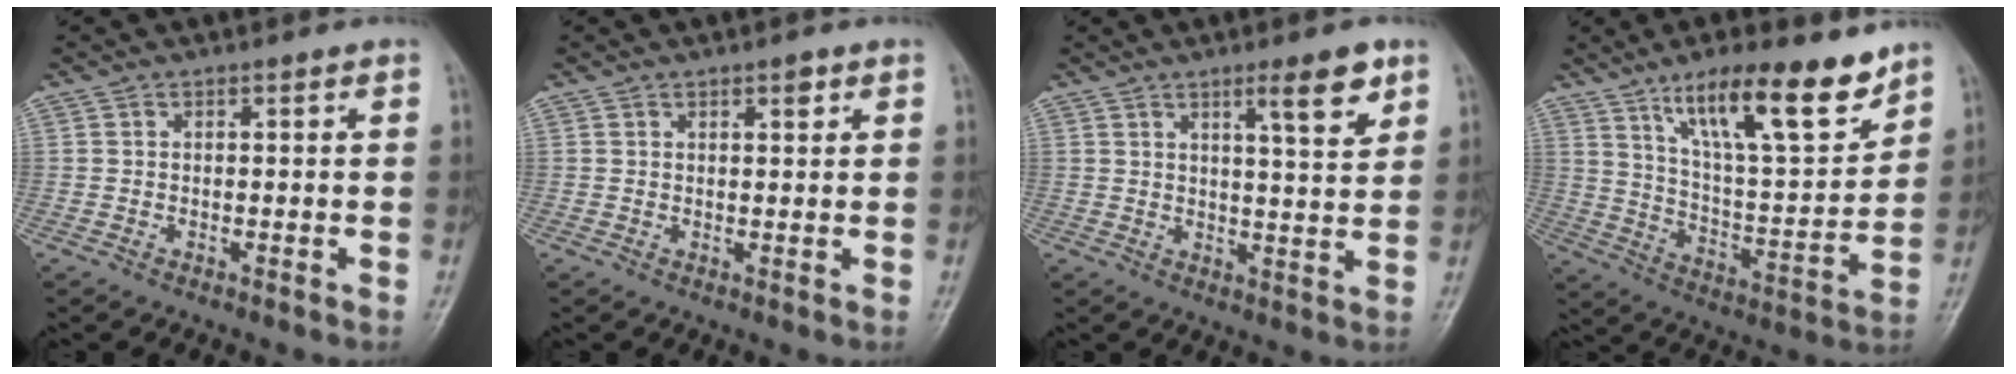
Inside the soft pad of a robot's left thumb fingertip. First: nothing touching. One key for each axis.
{"total": 1.9, "fx": 1.2, "fy": 0.7, "fz": 1.4, "tx": -0.014, "ty": -0.005, "tz": 0.016}
{"total": 7.5, "fx": 4.5, "fy": 1.3, "fz": 5.9, "tx": -0.081, "ty": -0.030, "tz": 0.068}
{"total": 18.5, "fx": 12.1, "fy": 4.9, "fz": 13.1, "tx": -0.181, "ty": -0.067, "tz": 0.211}